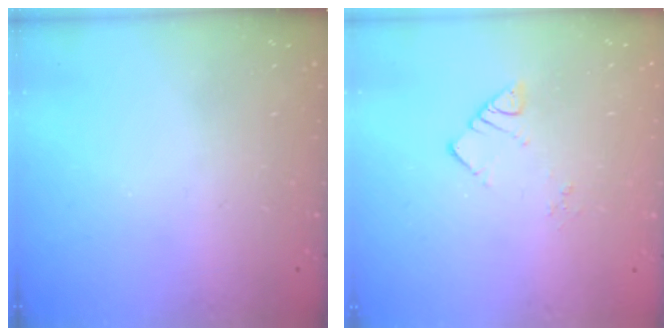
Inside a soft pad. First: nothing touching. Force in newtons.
{"total": 2.6, "press": 2.6, "slide": 0.1}